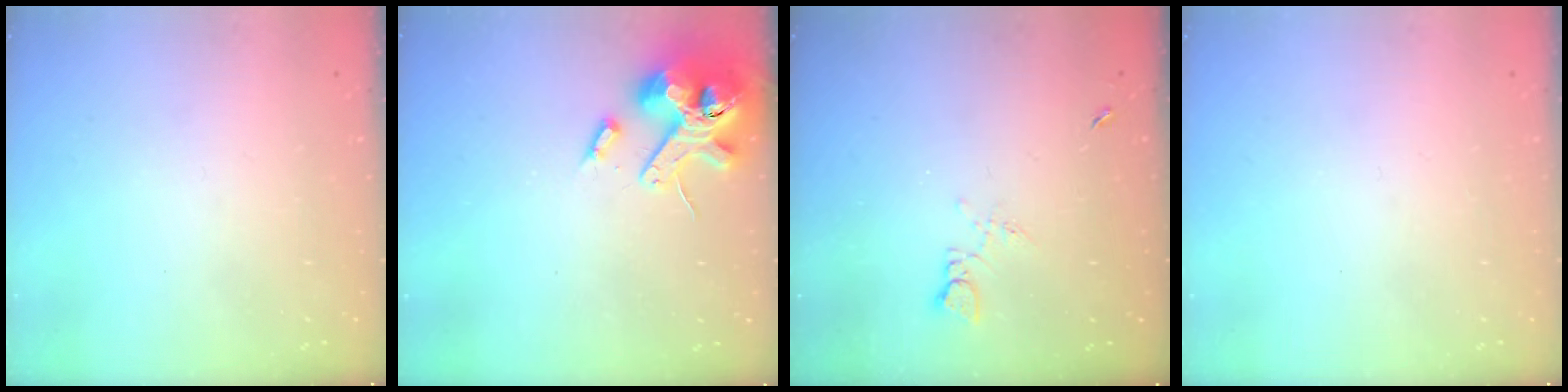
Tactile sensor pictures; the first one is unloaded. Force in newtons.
{"total": 13.6, "press": 13.5, "slide": 2.1}
{"total": 3.5, "press": 3.5, "slide": 0.5}
{"total": 0.0}